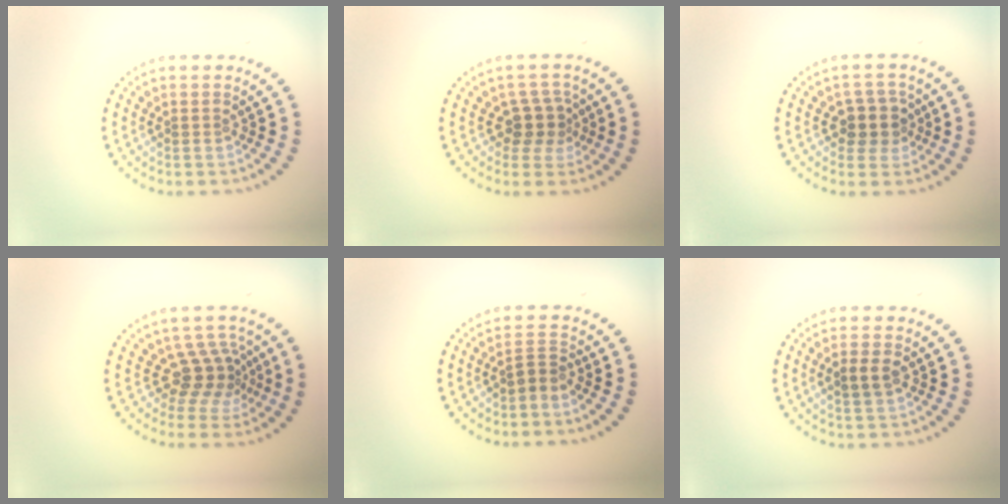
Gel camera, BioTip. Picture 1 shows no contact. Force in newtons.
{"total": 2.5, "press": 2.0, "slide": 1.5}
{"total": 2.8, "press": 2.5, "slide": 1.2}
{"total": 3.3, "press": 2.3, "slide": 2.4}
{"total": 1.8, "press": 1.3, "slide": 1.3}
{"total": 2.1, "press": 2.1, "slide": 0.3}